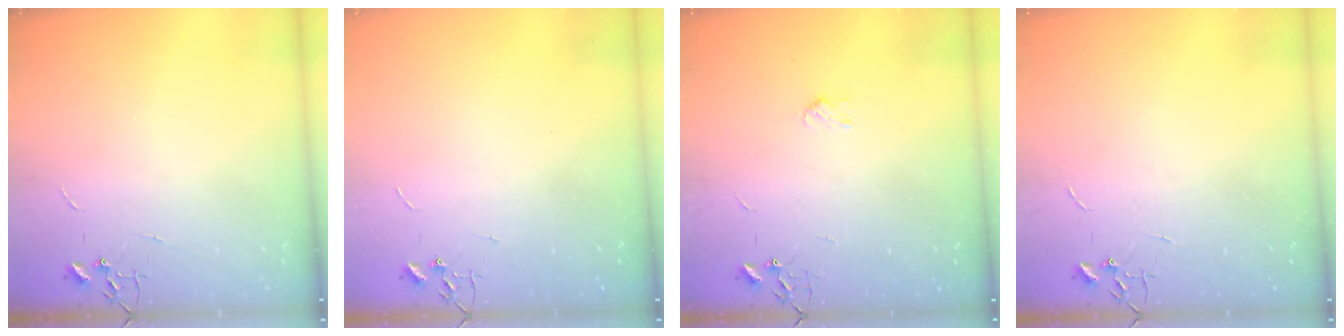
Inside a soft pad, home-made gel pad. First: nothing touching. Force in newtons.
{"total": 0.0}
{"total": 3.2, "press": 3.2, "slide": 0.5}
{"total": 0.0}